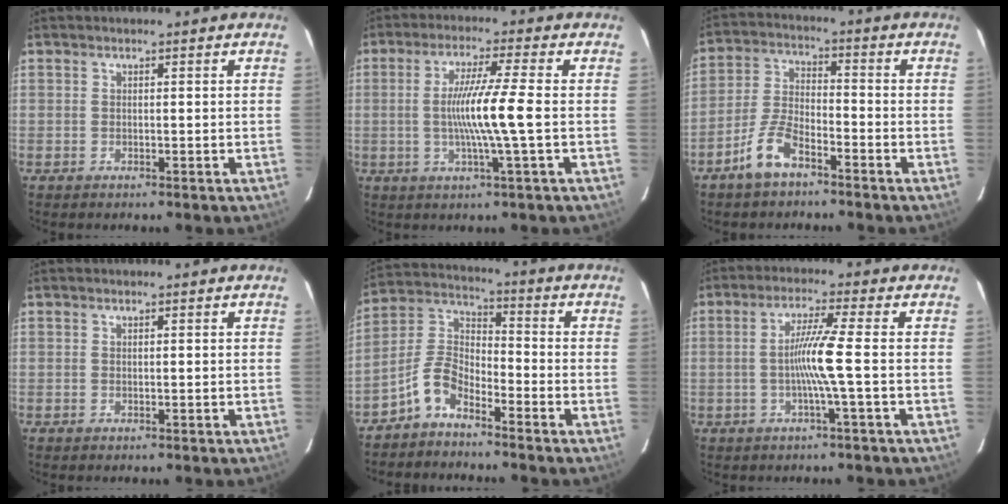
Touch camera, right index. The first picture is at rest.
{"total": 8.5, "force": [-0.6, -1.3, 8.4], "torque": [-0.160, -0.006, -0.012]}
{"total": 7.1, "force": [-4.8, 2.5, 4.6], "torque": [-0.108, 0.002, -0.097]}
{"total": 0.0}
{"total": 6.6, "force": [-4.9, 2.6, 3.5], "torque": [-0.081, 0.018, -0.106]}
{"total": 6.2, "force": [-0.8, -1.5, 6.0], "torque": [-0.116, 0.001, -0.017]}